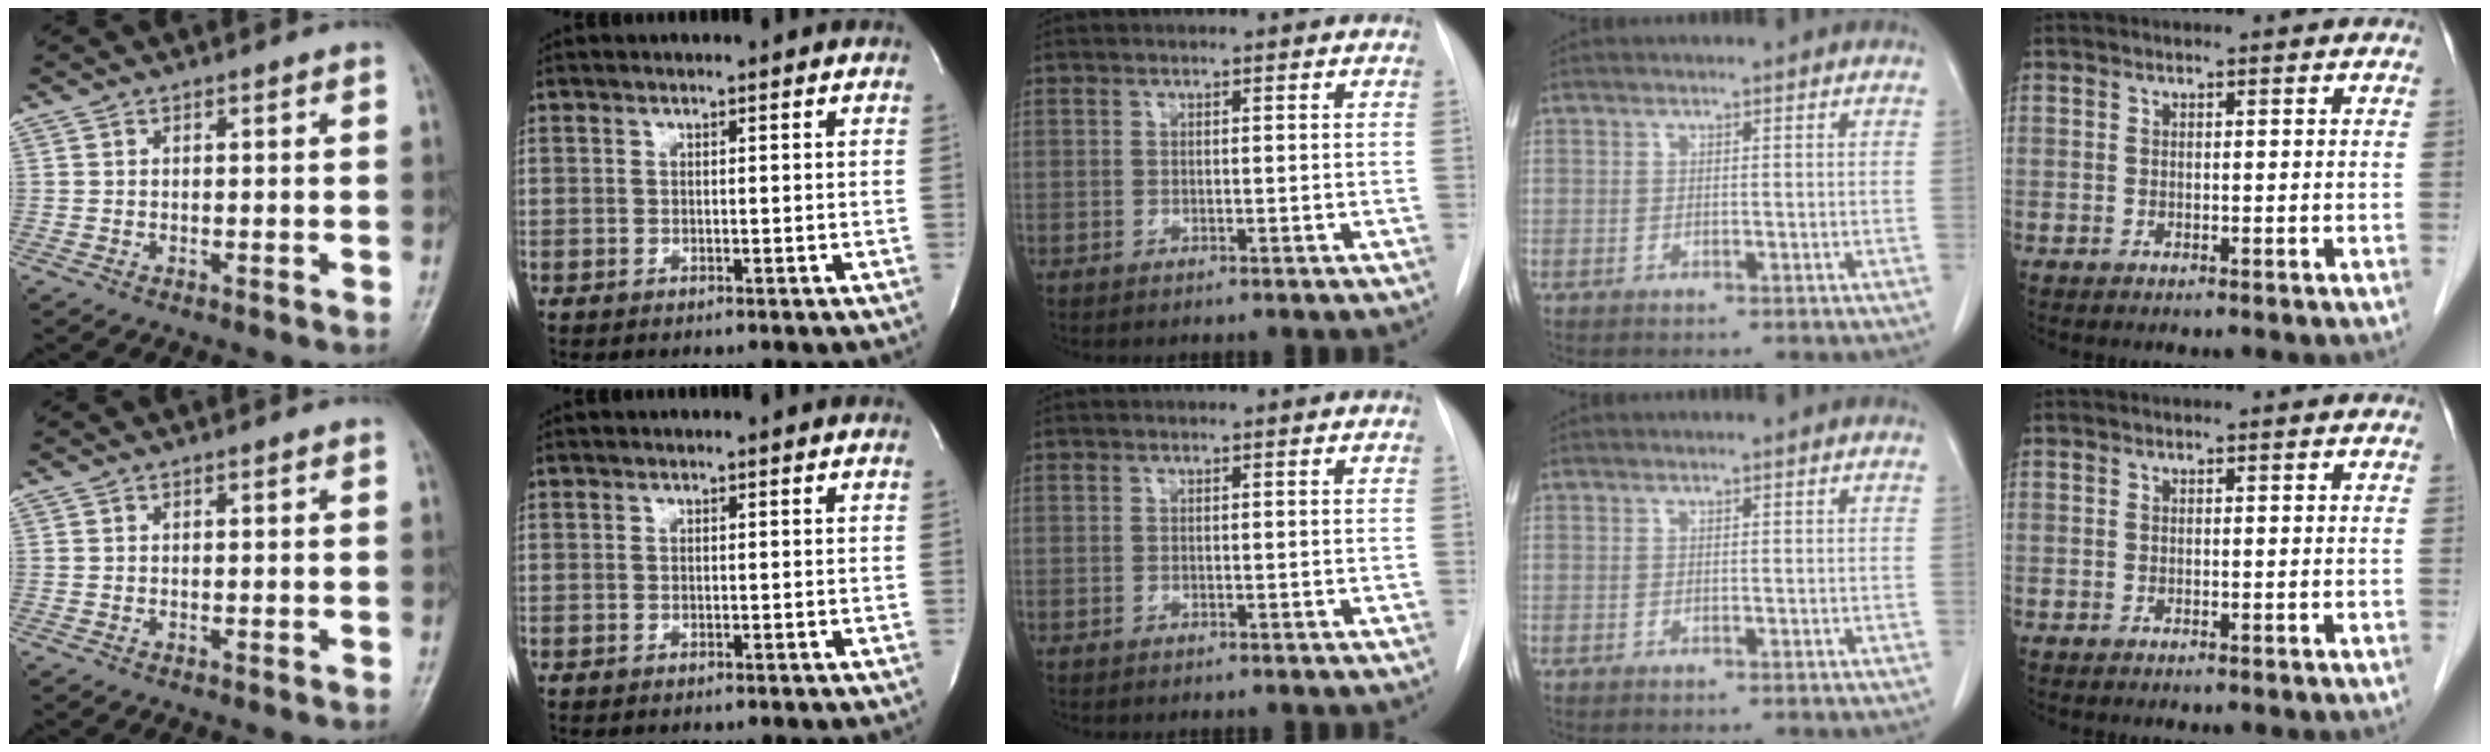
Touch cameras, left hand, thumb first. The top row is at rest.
{}